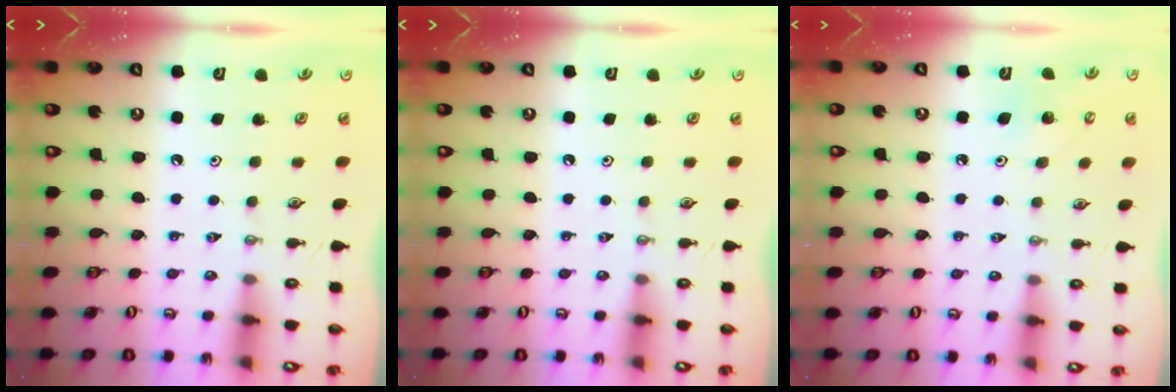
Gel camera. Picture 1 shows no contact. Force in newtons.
{"total": 0.0}
{"total": 5.2, "press": 5.1, "slide": 0.4}